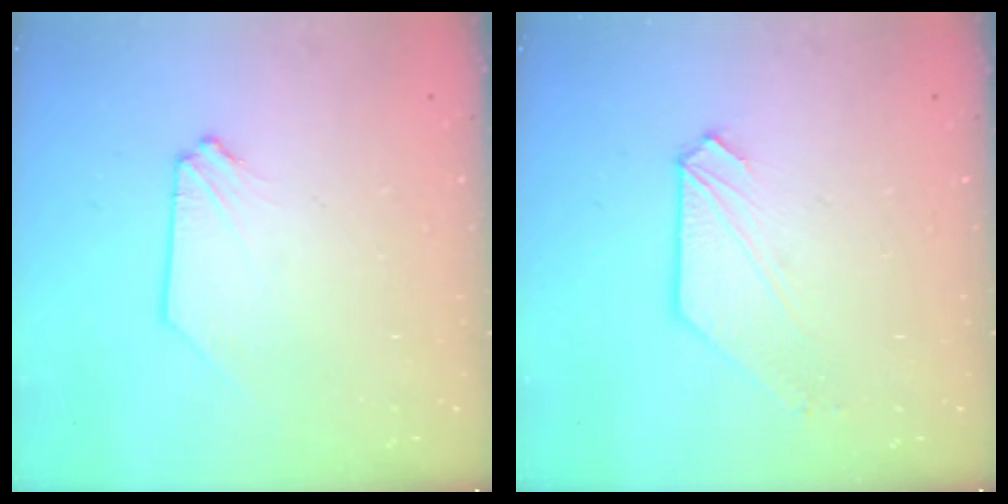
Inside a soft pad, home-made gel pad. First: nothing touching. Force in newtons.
{"total": 2.2, "press": 2.2, "slide": 0.3}